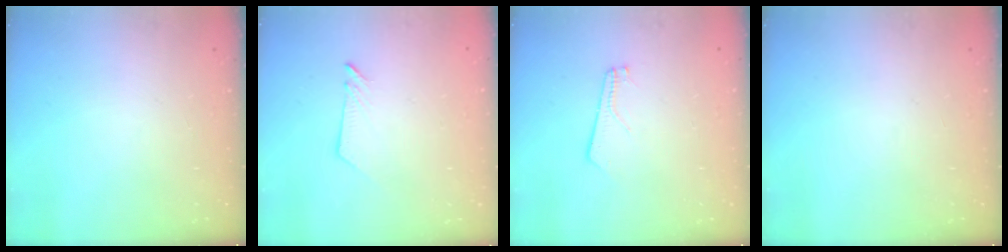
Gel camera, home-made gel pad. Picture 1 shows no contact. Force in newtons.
{"total": 2.6, "press": 2.6, "slide": 0.3}
{"total": 2.1, "press": 2.1, "slide": 0.3}
{"total": 0.0}